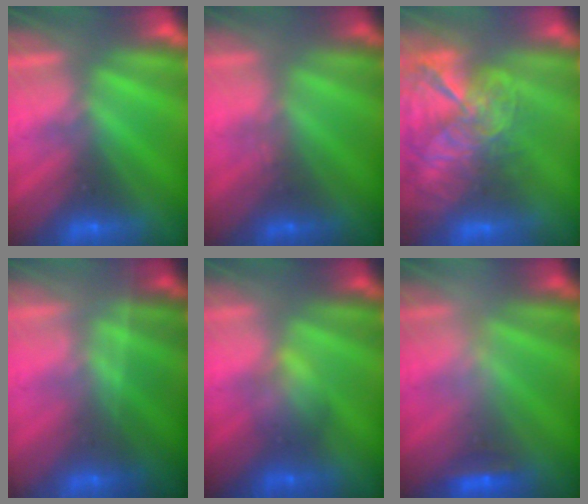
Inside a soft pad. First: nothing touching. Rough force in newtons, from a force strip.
{"total": 1.8}
{"total": 7.8}
{"total": 1.6}
{"total": 1.9}
{"total": 2.4}